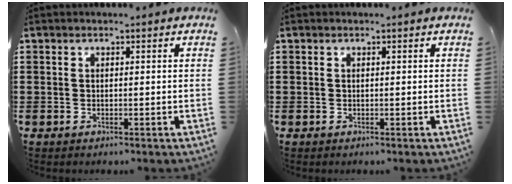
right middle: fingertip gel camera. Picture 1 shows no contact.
{"total": 0.0}